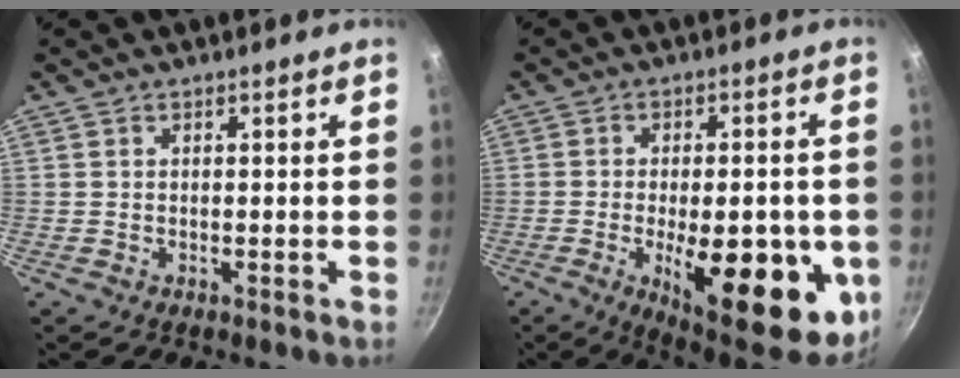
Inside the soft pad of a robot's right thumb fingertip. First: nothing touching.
{"total": 21.4, "force": [-5.6, 8.8, 18.8], "torque": [-0.213, -0.003, -0.063]}